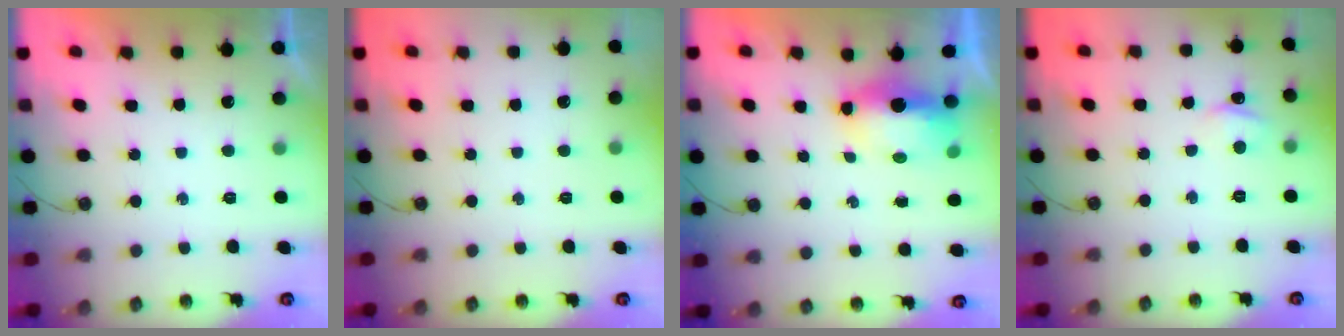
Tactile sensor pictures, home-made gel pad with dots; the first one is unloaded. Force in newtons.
{"total": 0.0}
{"total": 10.6, "press": 8.4, "slide": 6.5}
{"total": 2.9, "press": 2.8, "slide": 0.3}